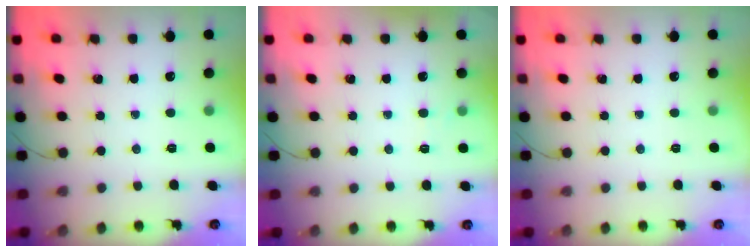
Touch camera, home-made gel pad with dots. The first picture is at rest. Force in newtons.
{"total": 4.1, "press": 3.9, "slide": 1.2}
{"total": 0.0}